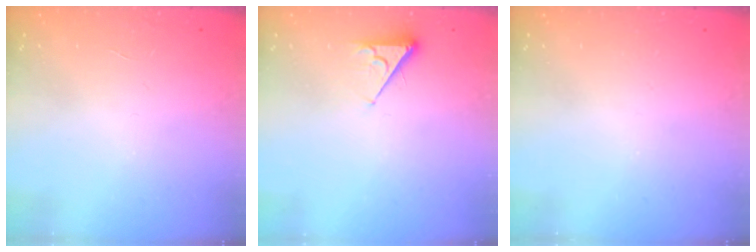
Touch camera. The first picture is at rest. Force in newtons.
{"total": 3.5, "press": 3.5, "slide": 0.7}
{"total": 0.0}